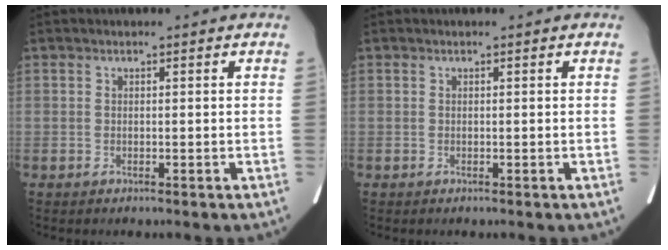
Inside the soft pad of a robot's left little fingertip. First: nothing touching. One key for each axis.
{"total": 0.0}